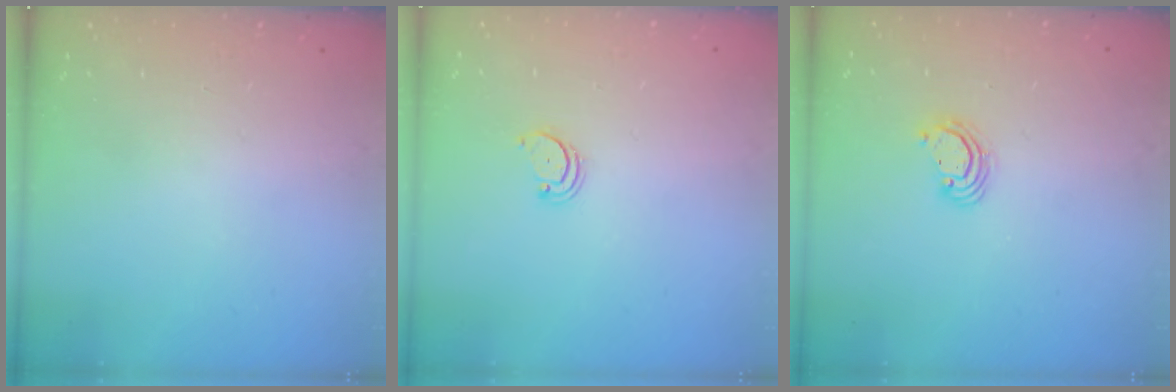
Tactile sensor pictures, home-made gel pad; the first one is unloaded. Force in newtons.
{"total": 2.4, "press": 2.3, "slide": 0.5}
{"total": 3.9, "press": 3.9, "slide": 0.2}